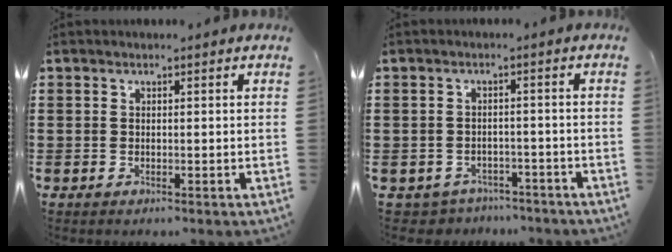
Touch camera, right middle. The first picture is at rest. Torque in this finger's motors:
{"motor_torque": [-0.10, -0.07, -0.05, -0.01]}